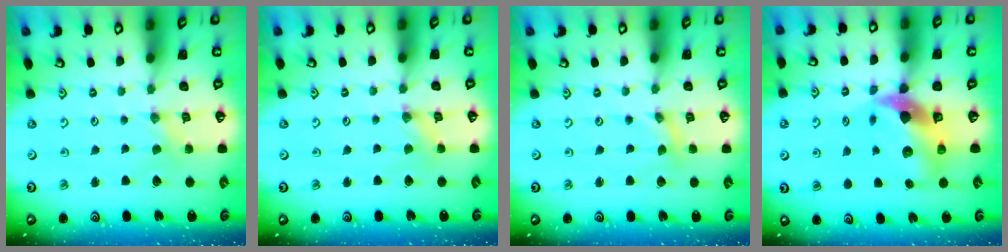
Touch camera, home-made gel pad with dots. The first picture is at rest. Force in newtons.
{"total": 0.8, "press": 0.7, "slide": 0.2}
{"total": 0.0}
{"total": 12.5, "press": 12.4, "slide": 1.9}